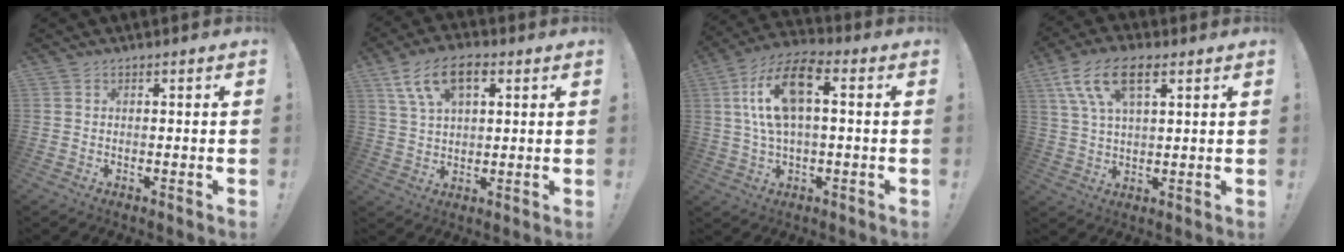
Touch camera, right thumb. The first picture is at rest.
{"total": 11.2, "force": [5.0, 6.1, 7.9], "torque": [-0.140, -0.003, 0.094]}
{"total": 14.4, "force": [2.6, 6.3, 12.6], "torque": [-0.244, 0.008, 0.044]}
{"total": 12.1, "force": [5.8, 5.6, 8.9], "torque": [-0.169, -0.003, 0.109]}